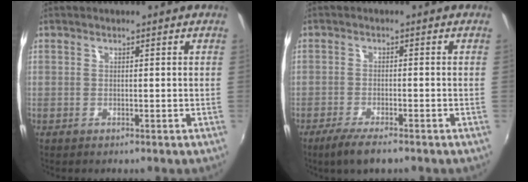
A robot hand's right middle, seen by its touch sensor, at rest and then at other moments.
{"total": 5.3, "force": [-4.0, 0.8, 3.4], "torque": [-0.085, -0.013, -0.073]}